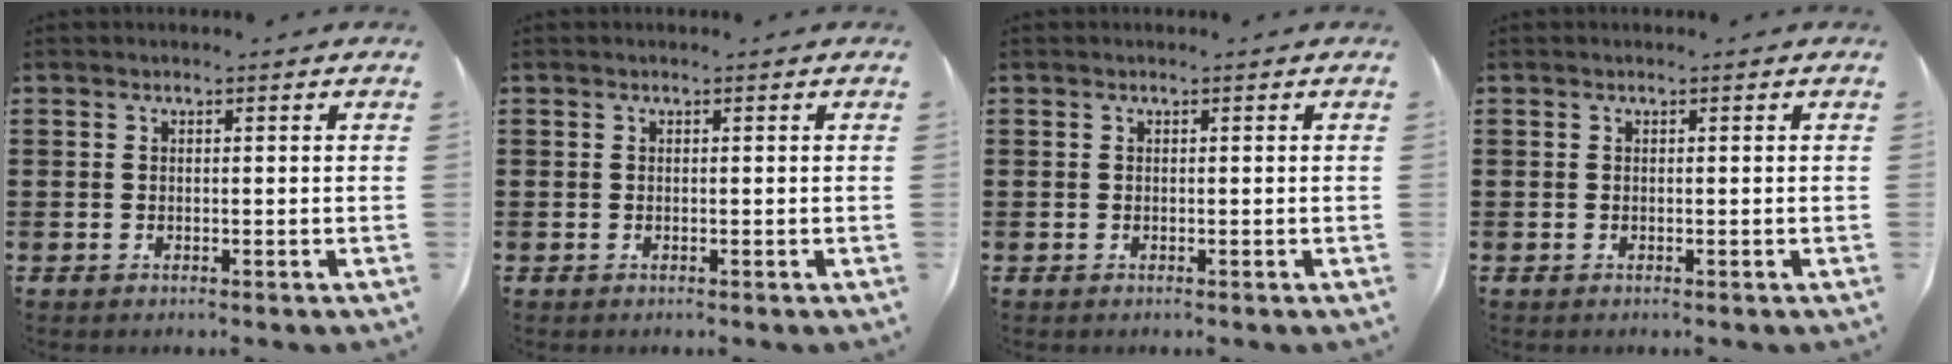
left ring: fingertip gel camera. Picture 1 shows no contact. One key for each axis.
{"total": 0.0}
{"total": 0.0}
{"total": 0.0}